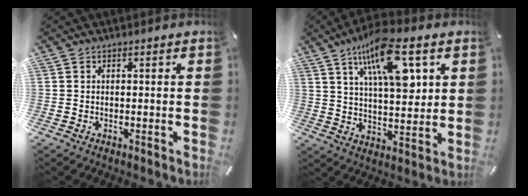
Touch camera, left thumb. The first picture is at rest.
{"total": 16.1, "force": [8.1, 6.7, 12.2], "torque": [-0.200, -0.022, 0.135]}